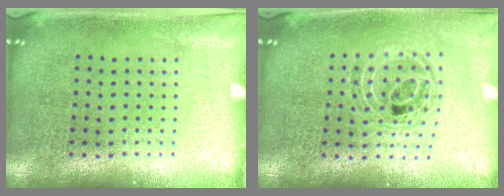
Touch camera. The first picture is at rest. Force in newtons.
{"total": 0.8, "press": 0.8, "slide": 0.2}